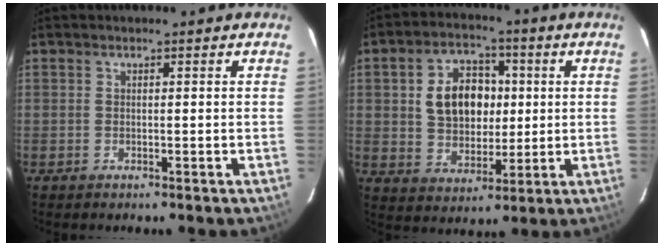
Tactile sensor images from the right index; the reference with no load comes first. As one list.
[{"total": 11.6, "force": [1.8, 8.6, 7.6], "torque": [-0.148, 0.027, 0.042]}]